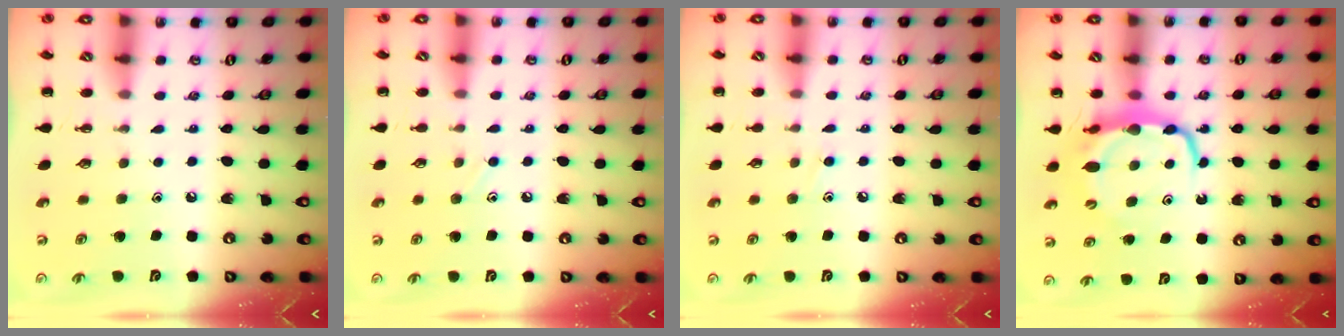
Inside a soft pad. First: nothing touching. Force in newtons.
{"total": 5.2, "press": 5.0, "slide": 1.6}
{"total": 5.7, "press": 5.3, "slide": 2.1}
{"total": 7.7, "press": 7.6, "slide": 1.1}